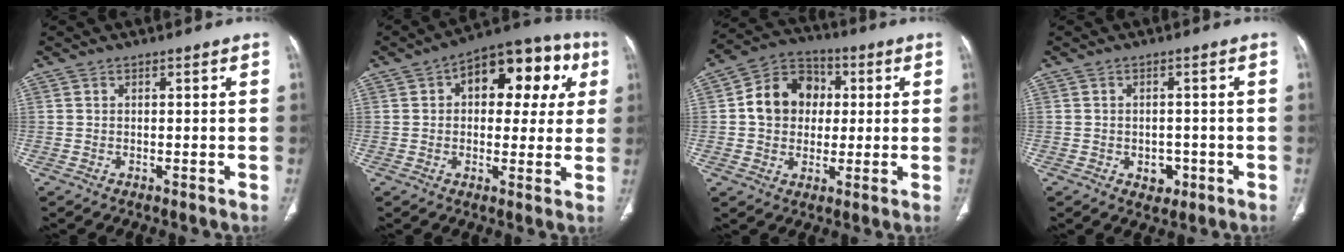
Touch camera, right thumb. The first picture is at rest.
{"total": 16.8, "force": [5.0, 9.6, 12.9], "torque": [-0.117, 0.026, 0.060]}
{"total": 12.0, "force": [1.3, 10.0, 6.6], "torque": [-0.077, 0.018, 0.013]}
{"total": 3.2, "force": [-1.2, 2.4, 1.7], "torque": [-0.007, 0.005, -0.009]}